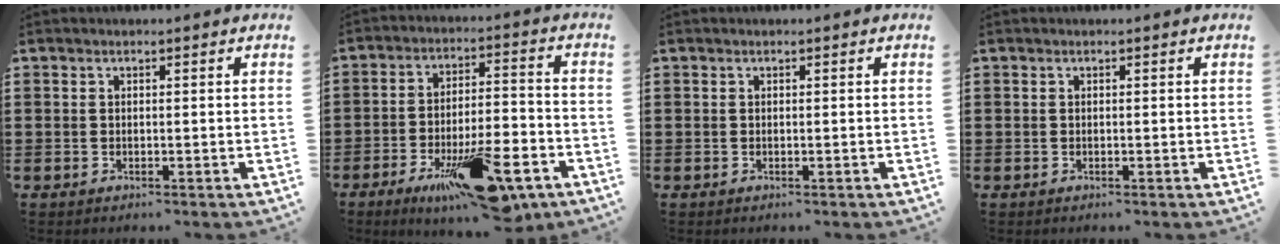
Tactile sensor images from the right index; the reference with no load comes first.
{"total": 17.0, "force": [-9.2, 5.0, 13.5], "torque": [-0.208, 0.034, -0.139]}
{"total": 0.0}
{"total": 0.0}